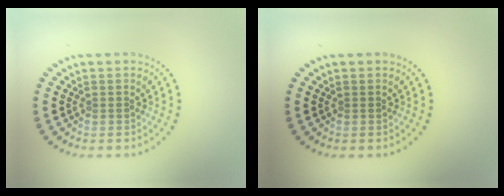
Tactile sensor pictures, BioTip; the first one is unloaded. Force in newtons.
{"total": 0.0}